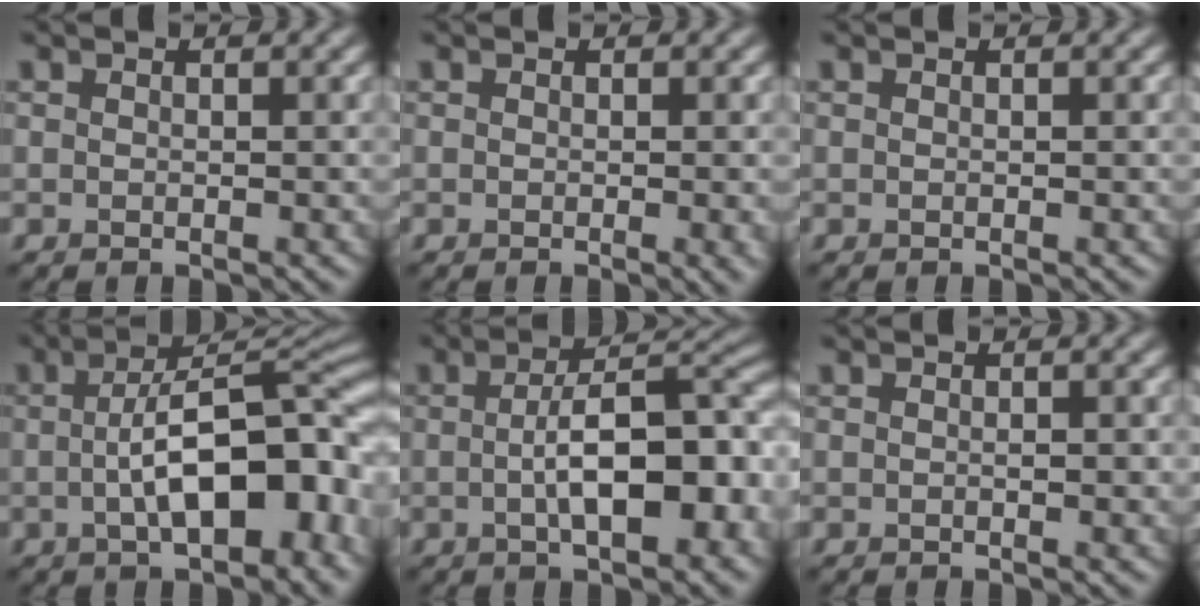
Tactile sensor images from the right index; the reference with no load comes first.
{"total": 1.5, "force": [-0.2, 0.3, 1.4], "torque": [-0.017, -0.004, -0.004]}
{"total": 0.0}
{"total": 11.3, "force": [-1.7, 4.9, 10.0], "torque": [-0.132, 0.009, -0.029]}
{"total": 9.2, "force": [-1.1, 3.6, 8.4], "torque": [-0.113, 0.009, -0.017]}
{"total": 0.8, "force": [0.0, 0.3, 0.7], "torque": [-0.013, 0.000, 0.001]}